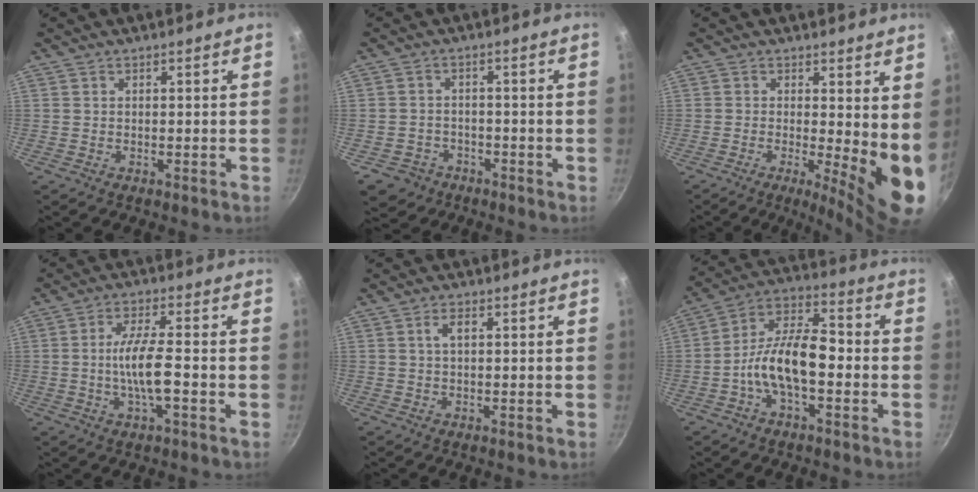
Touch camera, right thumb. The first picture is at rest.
{"total": 5.1, "force": [-2.6, 4.2, 1.3], "torque": [-0.010, 0.025, -0.035]}
{"total": 10.1, "force": [0.1, 2.9, 9.7], "torque": [-0.115, -0.025, 0.003]}
{"total": 8.9, "force": [-1.5, 1.9, 8.6], "torque": [-0.166, 0.014, -0.035]}
{"total": 2.2, "force": [0.5, 1.1, 1.9], "torque": [-0.030, 0.006, 0.011]}
{"total": 13.1, "force": [-3.1, 6.3, 11.1], "torque": [-0.183, 0.047, -0.070]}